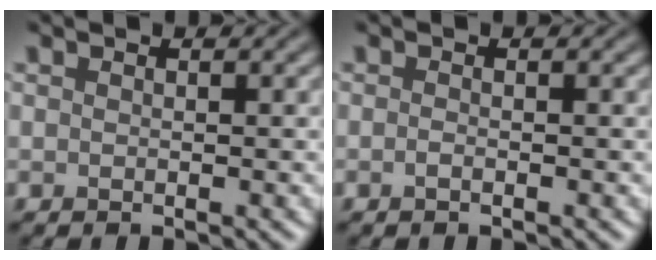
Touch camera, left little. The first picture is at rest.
{"total": 0.6, "force": [-0.3, 0.2, 0.5], "torque": [-0.009, -0.002, -0.006]}